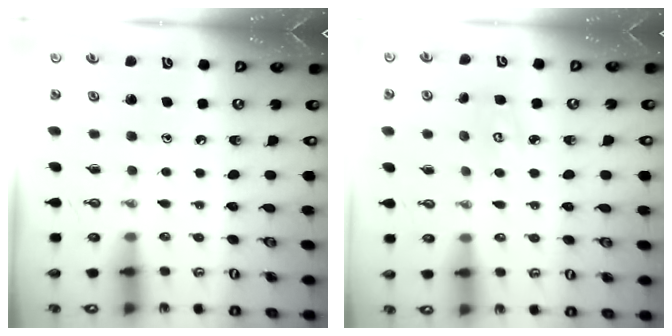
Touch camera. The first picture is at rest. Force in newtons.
{"total": 4.7, "press": 4.7, "slide": 0.4}